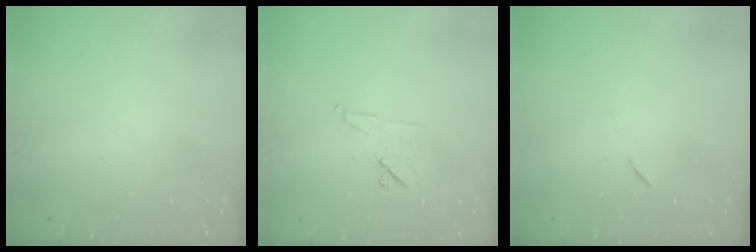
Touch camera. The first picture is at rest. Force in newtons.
{"total": 7.5, "press": 7.4, "slide": 1.3}
{"total": 5.8, "press": 5.4, "slide": 2.1}